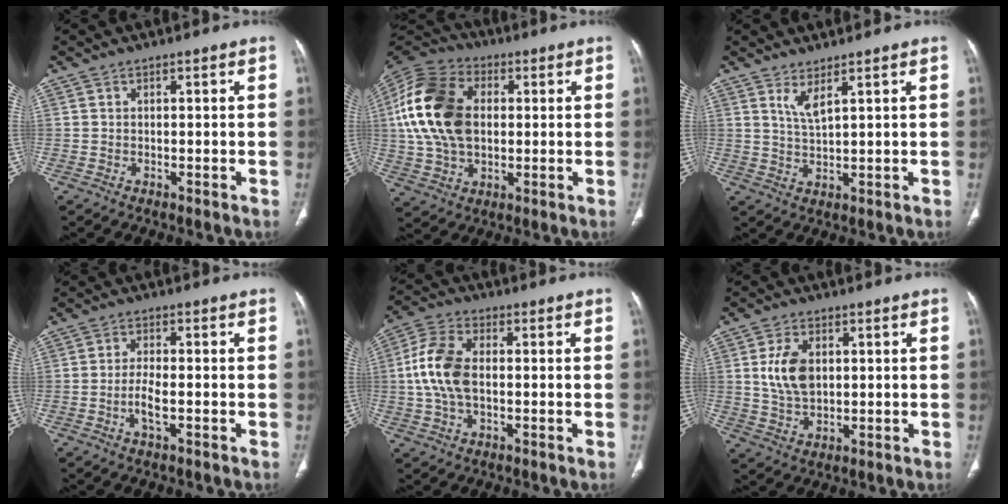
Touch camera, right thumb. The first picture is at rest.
{"total": 19.3, "force": [2.0, 13.1, 14.1], "torque": [-0.275, 0.015, 0.036]}
{"total": 3.4, "force": [2.1, 0.5, 2.6], "torque": [-0.055, -0.024, 0.047]}
{"total": 3.9, "force": [-1.2, 1.2, 3.5], "torque": [-0.071, 0.005, -0.026]}
{"total": 10.5, "force": [0.0, 6.2, 8.5], "torque": [-0.183, 0.018, -0.002]}
{"total": 8.0, "force": [1.5, 5.0, 6.0], "torque": [-0.108, -0.006, 0.033]}